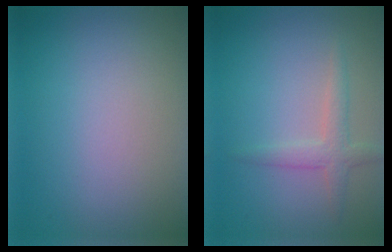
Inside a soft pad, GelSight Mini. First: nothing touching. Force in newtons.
{"total": 2.0, "press": 2.0, "slide": 0.1}